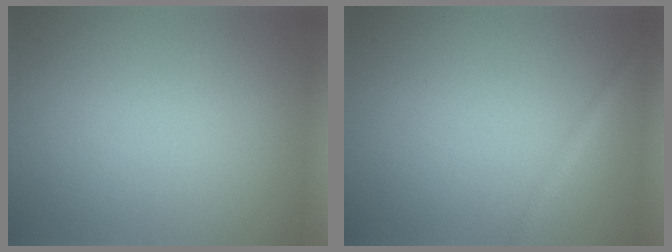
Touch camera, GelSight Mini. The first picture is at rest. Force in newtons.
{"total": 1.7, "press": 1.7, "slide": 0.1}